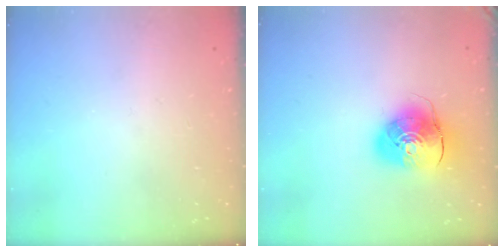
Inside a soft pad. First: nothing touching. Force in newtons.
{"total": 10.9, "press": 10.7, "slide": 1.6}